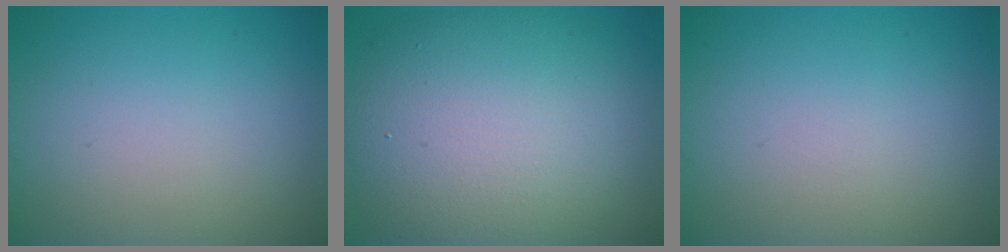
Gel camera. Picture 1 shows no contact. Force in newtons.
{"total": 12.2, "press": 12.2, "slide": 0.8}
{"total": 0.0}